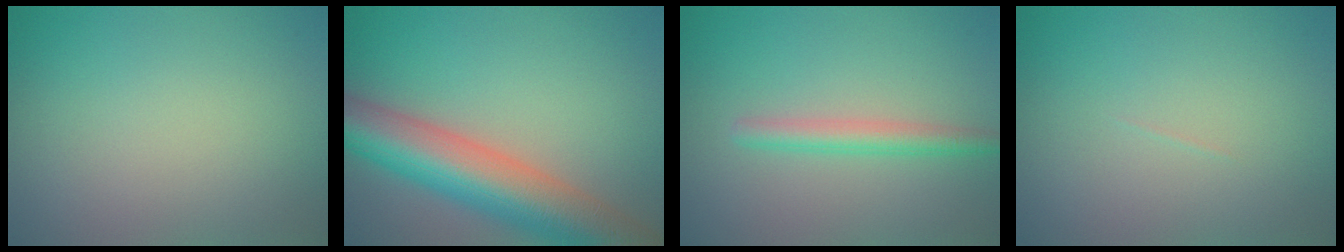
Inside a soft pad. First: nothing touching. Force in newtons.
{"total": 10.2, "press": 10.2, "slide": 0.5}
{"total": 2.4, "press": 2.4, "slide": 0.1}
{"total": 0.0}